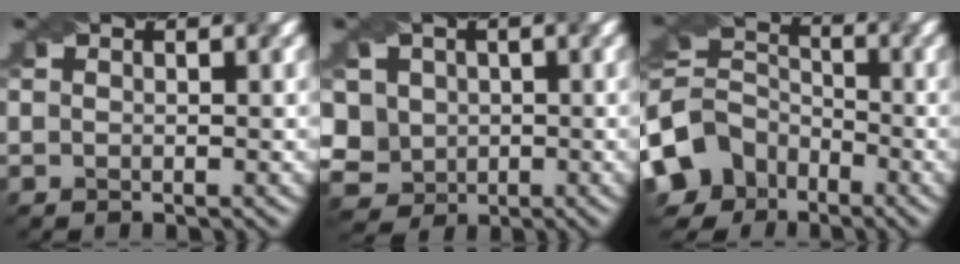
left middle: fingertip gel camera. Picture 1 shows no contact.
{"total": 7.1, "force": [1.3, 5.9, 3.7], "torque": [-0.069, 0.019, -0.006]}
{"total": 7.9, "force": [-4.6, 5.8, 2.9], "torque": [-0.072, 0.008, -0.096]}